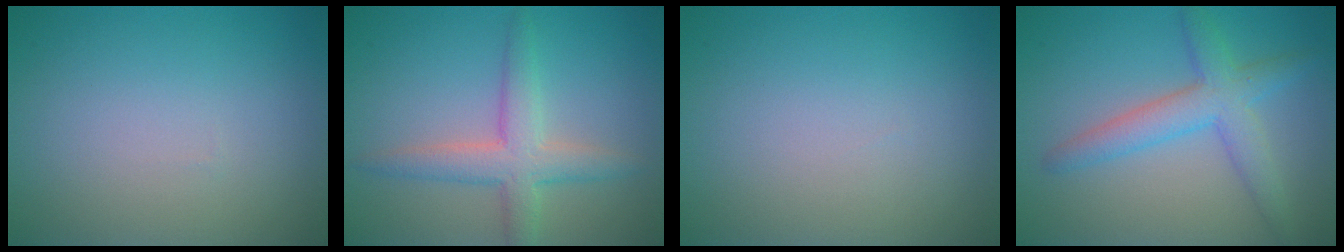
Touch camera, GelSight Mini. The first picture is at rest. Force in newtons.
{"total": 3.9, "press": 3.9, "slide": 0.1}
{"total": 0.0}
{"total": 4.2, "press": 4.1, "slide": 0.3}